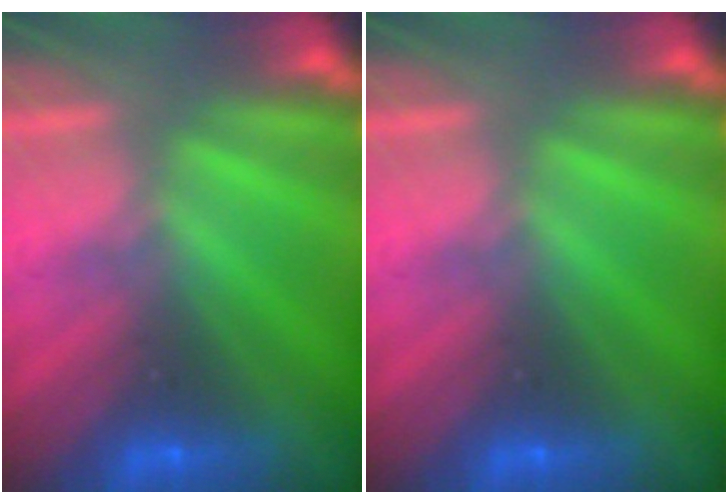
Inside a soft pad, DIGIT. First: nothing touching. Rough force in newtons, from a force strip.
{"total": 0.0}